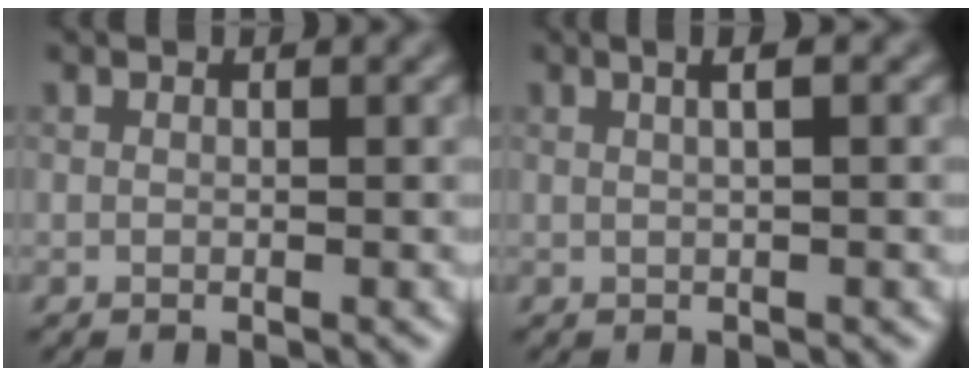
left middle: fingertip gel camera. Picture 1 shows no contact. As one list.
[{"total": 1.6, "force": [0.4, 0.4, 1.5], "torque": [-0.015, 0.010, 0.000]}]